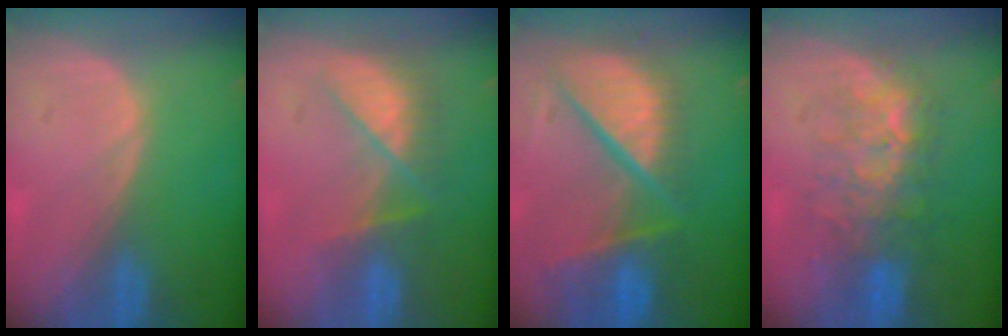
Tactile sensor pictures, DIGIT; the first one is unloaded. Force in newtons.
{"total": 7.4, "press": 6.8, "slide": 3.0}
{"total": 12.0, "press": 10.0, "slide": 6.6}
{"total": 8.2, "press": 8.0, "slide": 1.8}